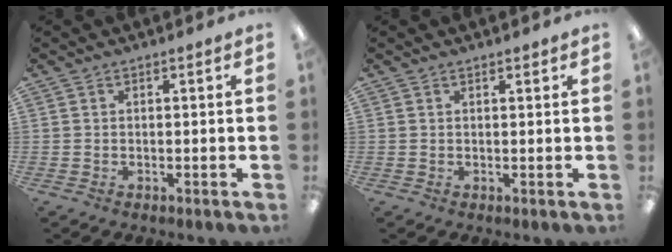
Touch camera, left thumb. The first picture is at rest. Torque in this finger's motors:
{"motor_torque": [-0.21, -0.06, -0.26, 0.09, 0.02]}